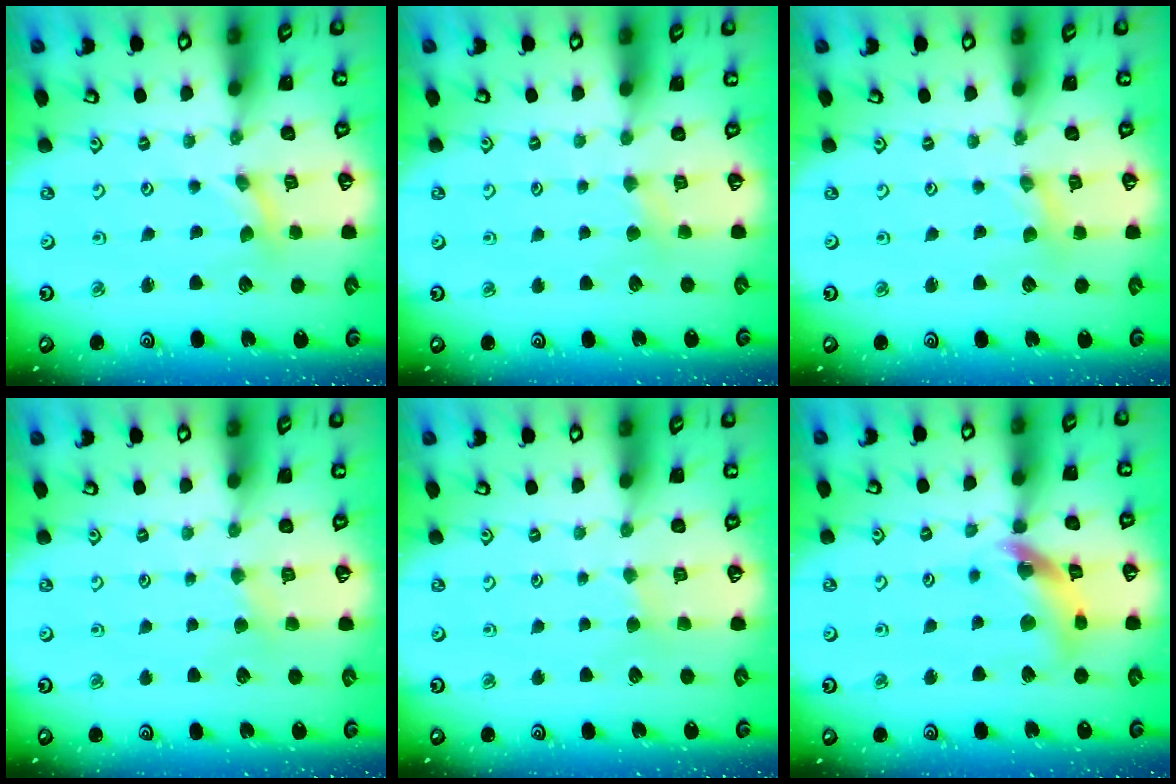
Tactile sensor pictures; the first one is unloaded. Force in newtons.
{"total": 2.5, "press": 2.5, "slide": 0.4}
{"total": 0.7, "press": 0.7, "slide": 0.1}
{"total": 2.2, "press": 2.2, "slide": 0.4}
{"total": 2.0, "press": 2.0, "slide": 0.4}
{"total": 13.1, "press": 13.0, "slide": 1.7}